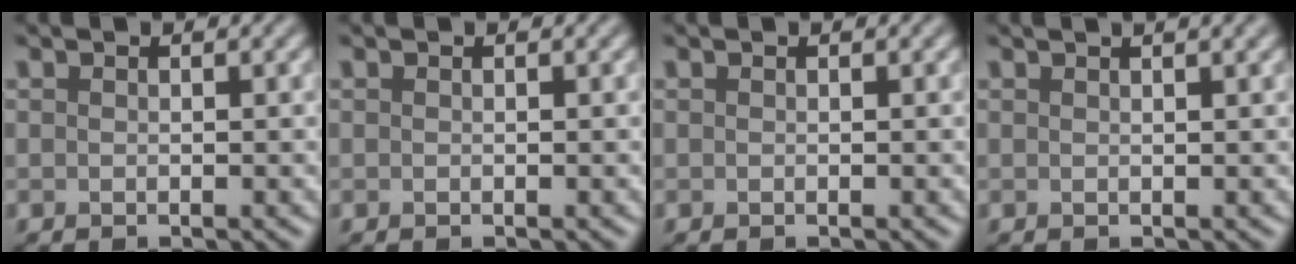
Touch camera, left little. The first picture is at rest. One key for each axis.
{"total": 0.0}
{"total": 0.0}
{"total": 2.8, "fx": 1.8, "fy": 1.1, "fz": 1.9, "tx": -0.005, "ty": 0.008, "tz": 0.002}